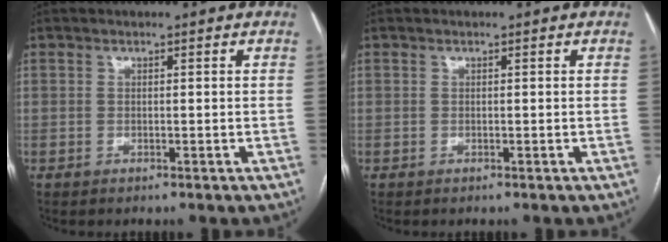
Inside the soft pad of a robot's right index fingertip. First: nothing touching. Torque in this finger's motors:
{"motor_torque": [0.00, 0.00, 0.02, 0.01]}